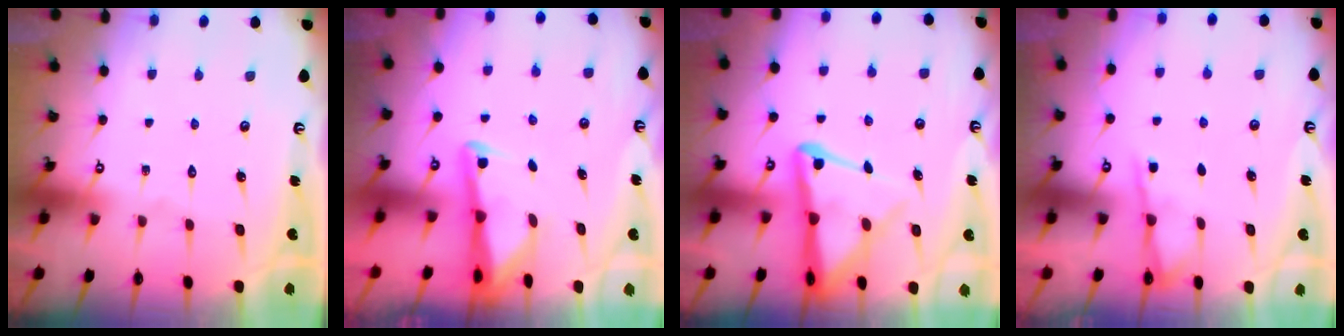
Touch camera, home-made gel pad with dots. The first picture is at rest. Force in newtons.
{"total": 3.0, "press": 3.0, "slide": 0.3}
{"total": 9.3, "press": 9.2, "slide": 0.9}
{"total": 3.4, "press": 3.4, "slide": 0.5}